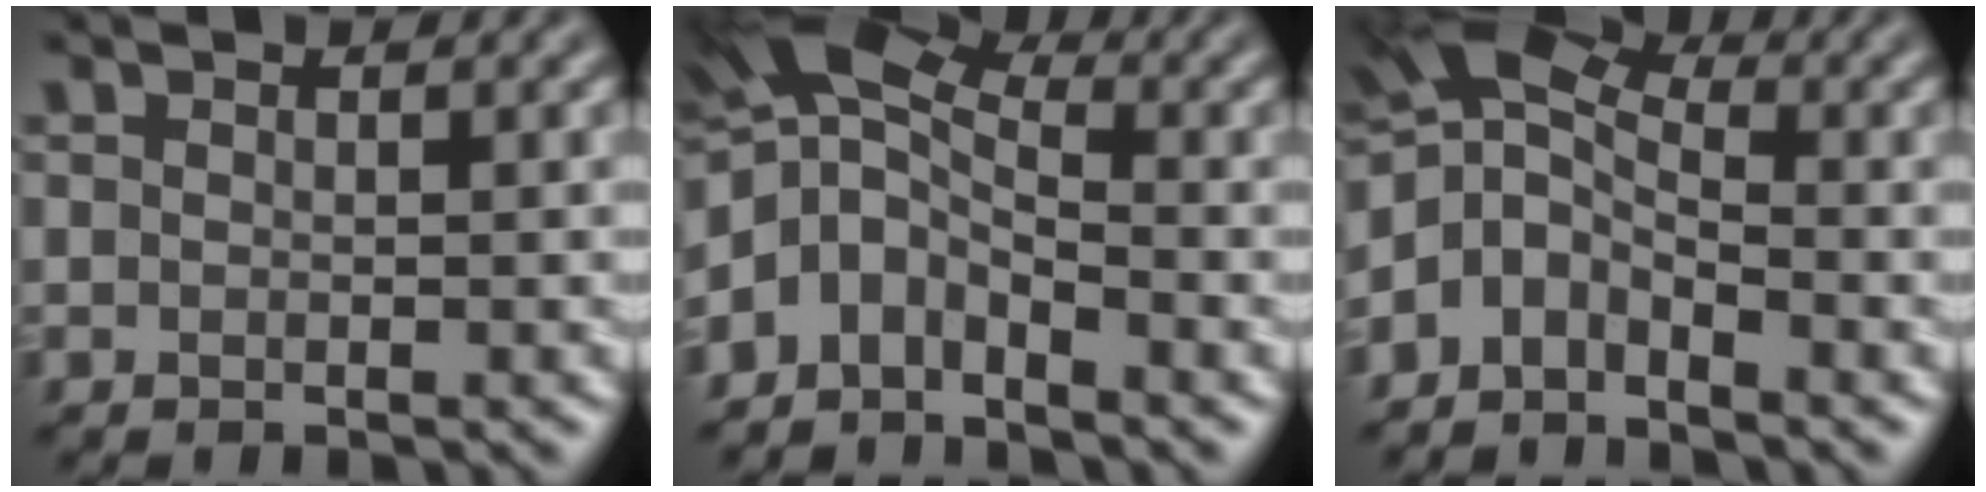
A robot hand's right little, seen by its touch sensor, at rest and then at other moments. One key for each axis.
{"total": 6.4, "fx": -2.8, "fy": 3.5, "fz": 4.5, "tx": -0.087, "ty": 0.011, "tz": -0.075}
{"total": 5.1, "fx": -2.4, "fy": 3.0, "fz": 3.3, "tx": -0.063, "ty": 0.008, "tz": -0.066}